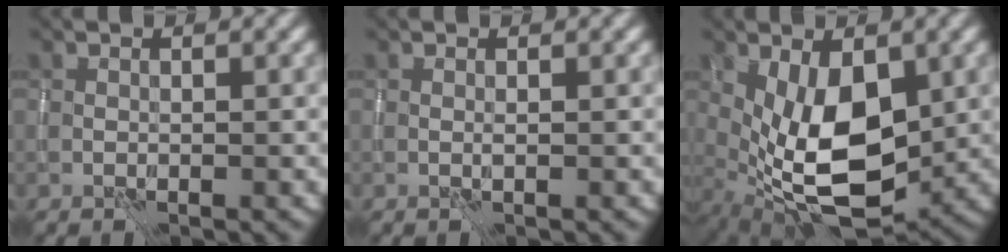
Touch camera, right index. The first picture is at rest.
{"total": 0.0}
{"total": 8.3, "force": [0.1, 3.9, 7.3], "torque": [-0.140, -0.007, 0.003]}